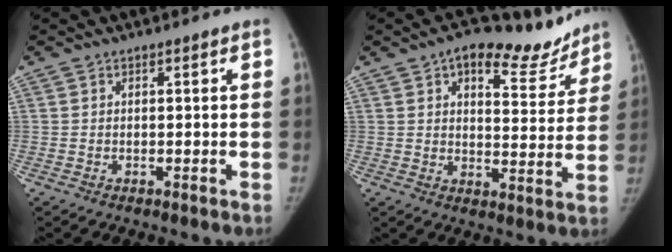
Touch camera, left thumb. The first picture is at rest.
{"total": 13.2, "force": [9.8, 5.8, 6.8], "torque": [-0.046, -0.046, 0.135]}